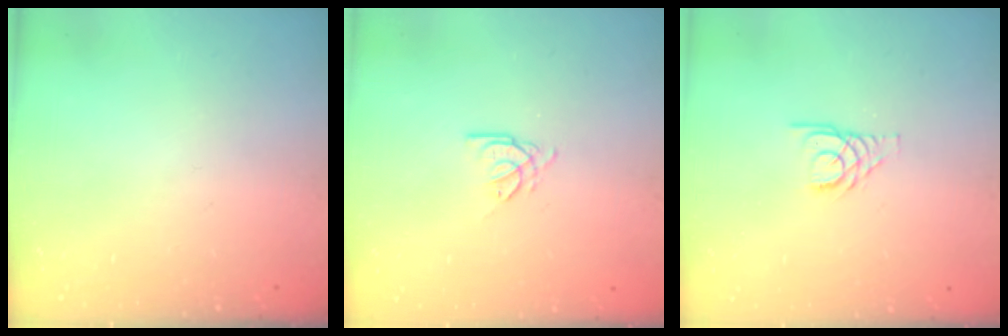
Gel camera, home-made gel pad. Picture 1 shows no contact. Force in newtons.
{"total": 0.9, "press": 0.8, "slide": 0.2}
{"total": 3.3, "press": 3.3, "slide": 0.3}